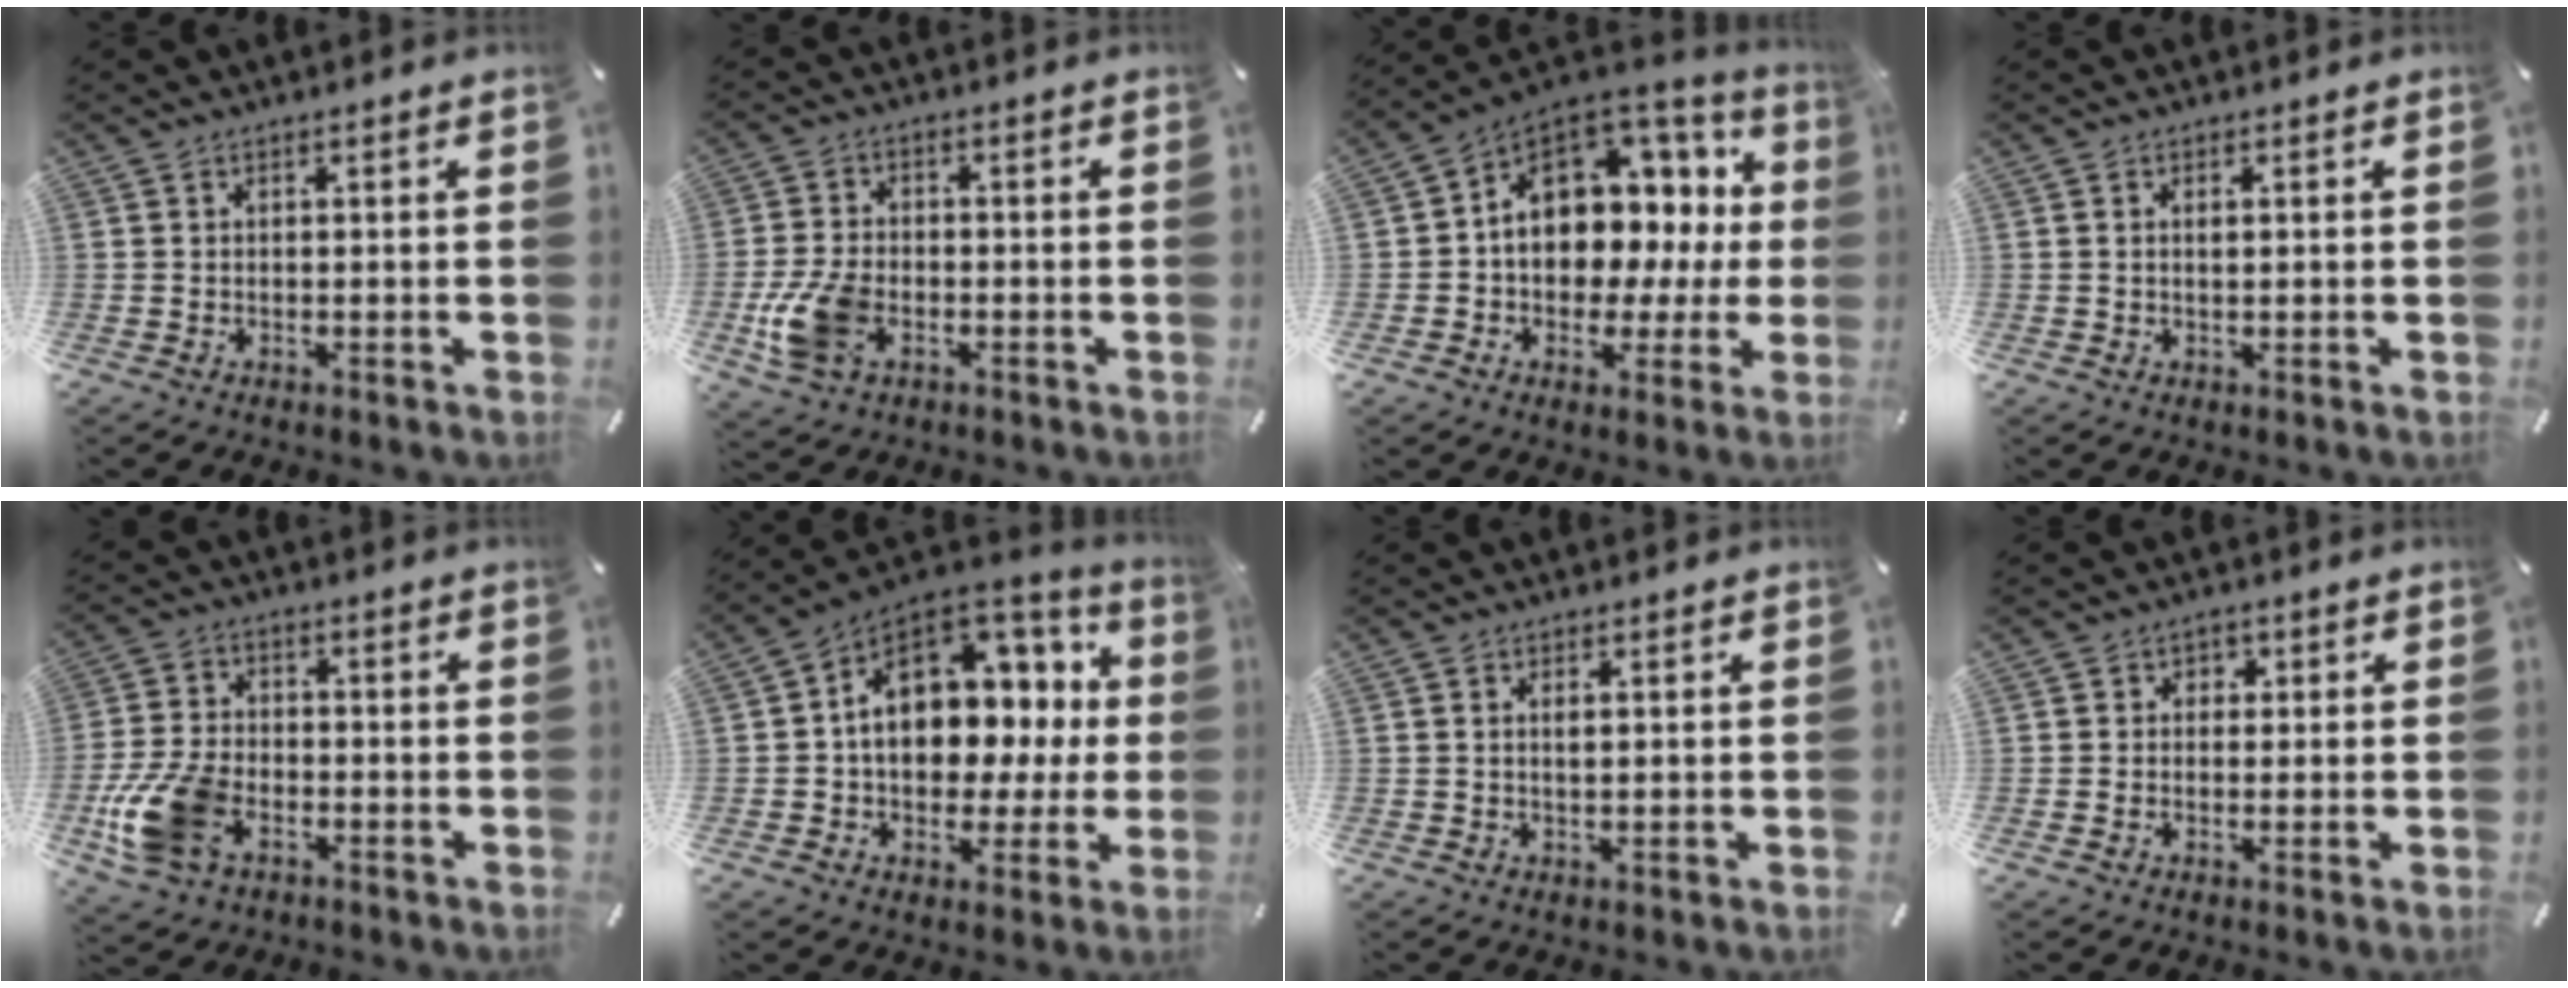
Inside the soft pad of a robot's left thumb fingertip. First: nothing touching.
{"total": 9.9, "force": [-3.2, 6.5, 6.7], "torque": [-0.147, 0.008, -0.055]}
{"total": 11.2, "force": [3.0, 8.8, 6.2], "torque": [-0.091, -0.041, 0.055]}
{"total": 1.0, "force": [0.2, 0.5, 0.8], "torque": [-0.016, 0.003, 0.003]}
{"total": 12.2, "force": [-4.8, 7.9, 8.0], "torque": [-0.176, 0.012, -0.084]}
{"total": 14.0, "force": [2.6, 10.4, 9.0], "torque": [-0.126, -0.020, 0.052]}
{"total": 1.3, "force": [0.3, 0.6, 1.1], "torque": [-0.023, 0.002, 0.004]}
{"total": 2.2, "force": [-0.3, 2.0, 1.0], "torque": [-0.003, 0.001, -0.013]}